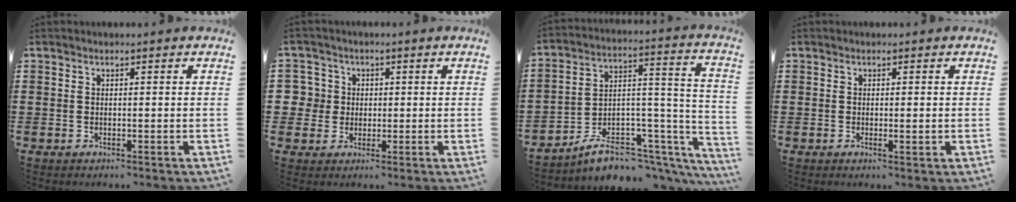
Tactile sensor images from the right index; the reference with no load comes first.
{"total": 4.2, "force": [0.4, 4.1, 0.6], "torque": [-0.031, 0.013, 0.005]}
{"total": 9.2, "force": [-6.9, 4.6, 4.1], "torque": [-0.063, 0.019, -0.118]}
{"total": 0.9, "force": [-0.1, 0.0, 0.9], "torque": [-0.015, -0.005, -0.001]}